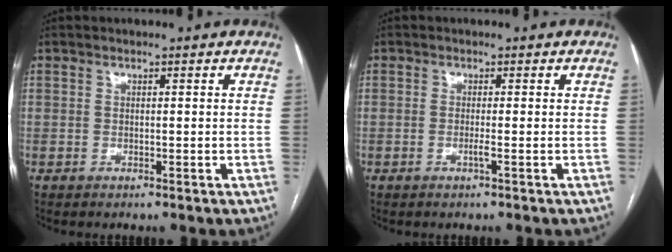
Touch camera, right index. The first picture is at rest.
{"total": 1.0, "force": [-0.4, -0.2, 0.9], "torque": [-0.018, -0.001, -0.007]}